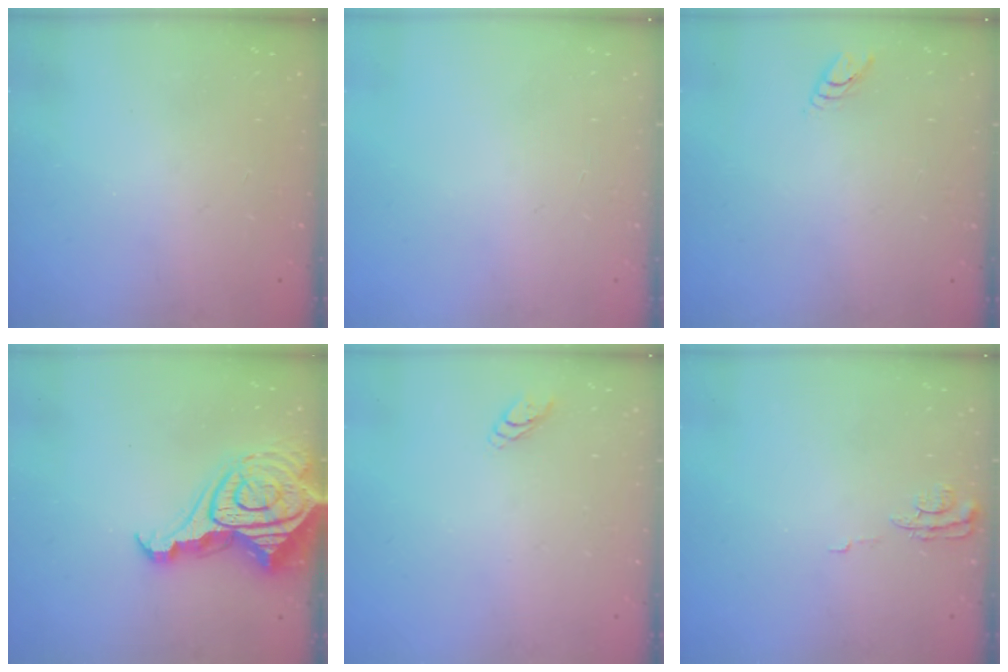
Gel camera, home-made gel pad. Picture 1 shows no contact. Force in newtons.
{"total": 2.3, "press": 2.3, "slide": 0.2}
{"total": 3.1, "press": 3.1, "slide": 0.2}
{"total": 18.5, "press": 18.4, "slide": 1.8}
{"total": 2.8, "press": 2.8, "slide": 0.3}
{"total": 6.2, "press": 6.2, "slide": 0.4}